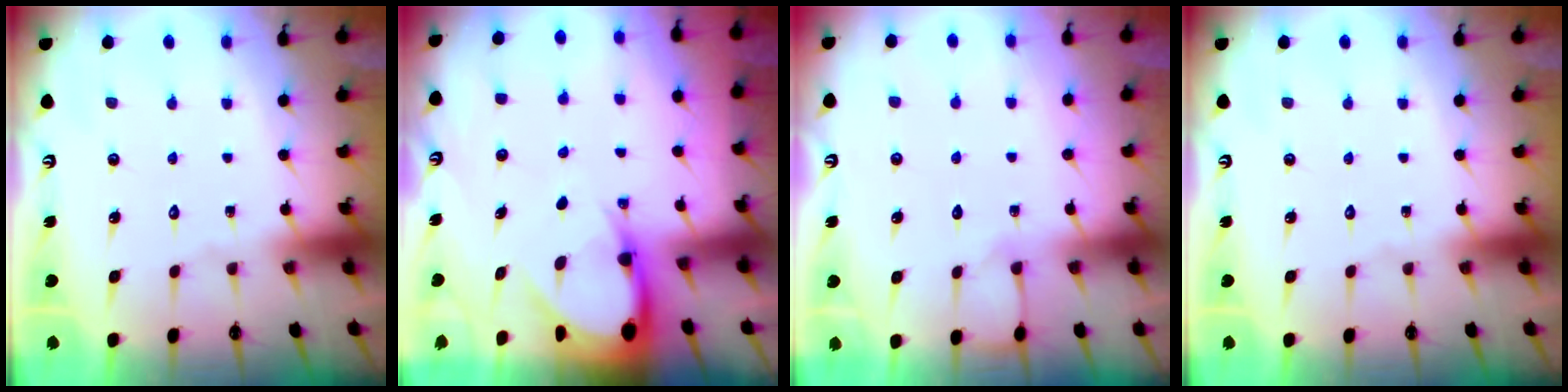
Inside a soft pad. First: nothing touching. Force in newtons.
{"total": 5.6, "press": 5.6, "slide": 0.5}
{"total": 4.7, "press": 4.7, "slide": 0.6}
{"total": 0.0}